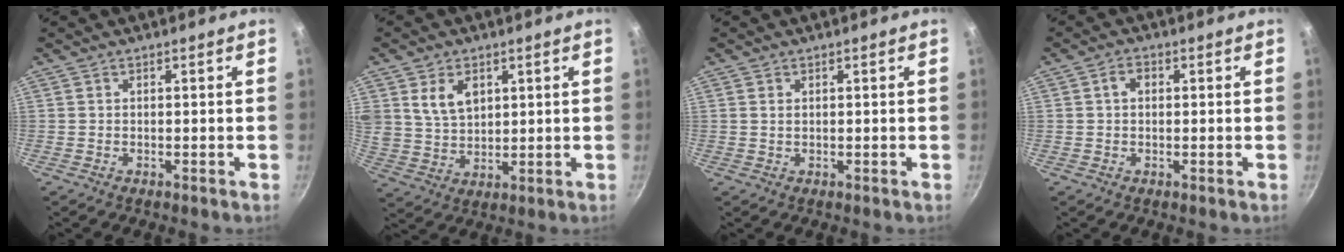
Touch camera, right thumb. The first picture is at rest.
{"total": 7.7, "force": [3.1, 5.3, 4.6], "torque": [-0.066, -0.018, 0.065]}
{"total": 0.8, "force": [0.3, 0.6, 0.5], "torque": [-0.008, 0.001, 0.006]}
{"total": 2.4, "force": [0.4, 1.8, 1.6], "torque": [-0.021, 0.006, 0.005]}